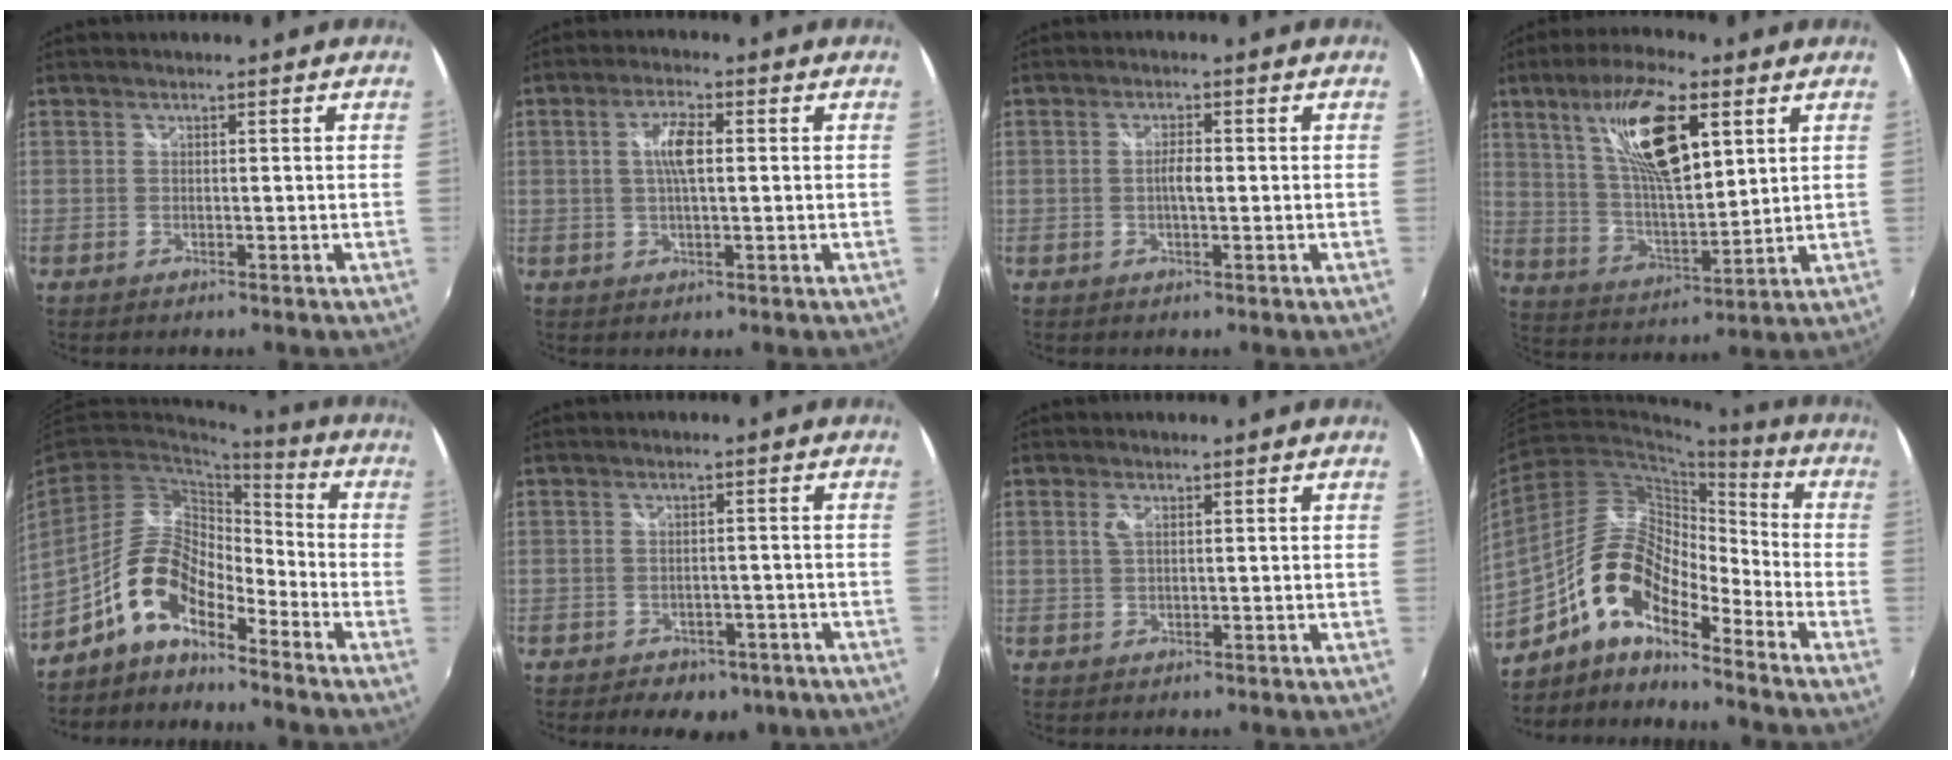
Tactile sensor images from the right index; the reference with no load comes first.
{"total": 4.8, "force": [0.6, 1.5, 4.5], "torque": [-0.086, 0.006, 0.013]}
{"total": 2.3, "force": [-0.2, 0.6, 2.3], "torque": [-0.041, 0.001, -0.005]}
{"total": 16.4, "force": [7.4, 5.4, 13.6], "torque": [-0.248, 0.009, 0.143]}
{"total": 11.2, "force": [-7.8, 4.1, 6.9], "torque": [-0.138, 0.017, -0.154]}
{"total": 8.1, "force": [-5.6, 4.7, 3.5], "torque": [-0.079, 0.000, -0.061]}
{"total": 1.5, "force": [0.5, 0.6, 1.2], "torque": [-0.025, 0.000, 0.008]}
{"total": 14.7, "force": [-9.0, 5.7, 10.1], "torque": [-0.190, 0.010, -0.179]}